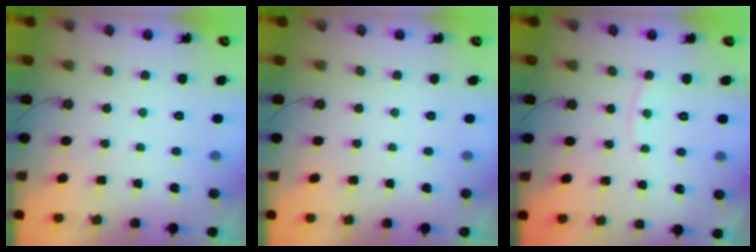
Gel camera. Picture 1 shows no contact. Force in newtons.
{"total": 0.0}
{"total": 4.0, "press": 4.0, "slide": 0.2}